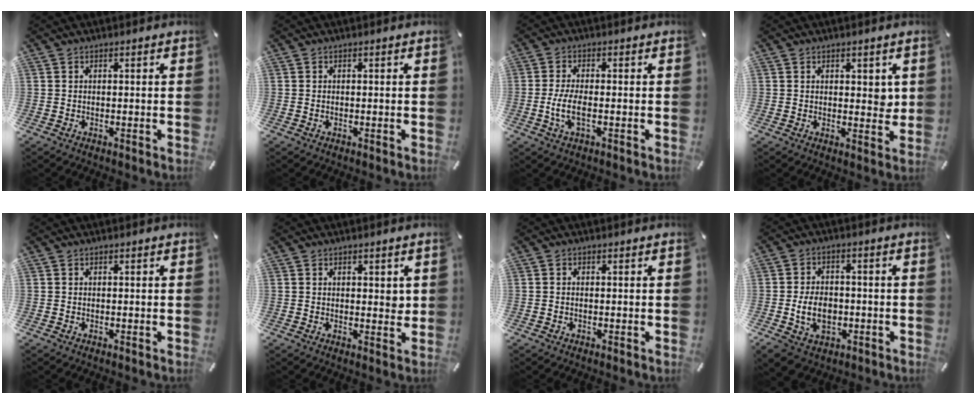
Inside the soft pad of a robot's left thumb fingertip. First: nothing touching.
{"total": 0.5, "force": [-0.1, 0.2, 0.5], "torque": [-0.010, -0.001, -0.001]}
{"total": 5.9, "force": [-1.3, 2.1, 5.4], "torque": [-0.118, -0.009, -0.026]}
{"total": 3.6, "force": [1.4, 2.3, 2.3], "torque": [-0.009, -0.012, 0.016]}
{"total": 0.0}
{"total": 2.7, "force": [0.8, 1.6, 2.0], "torque": [-0.017, -0.006, 0.009]}
{"total": 0.7, "force": [-0.2, 0.4, 0.5], "torque": [-0.012, 0.000, -0.004]}
{"total": 9.1, "force": [-1.8, 7.0, 5.5], "torque": [-0.114, 0.006, -0.033]}